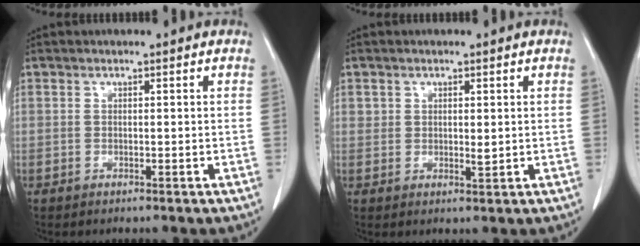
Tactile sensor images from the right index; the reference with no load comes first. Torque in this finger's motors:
{"motor_torque": [0.08, 0.00, 0.01, 0.03]}